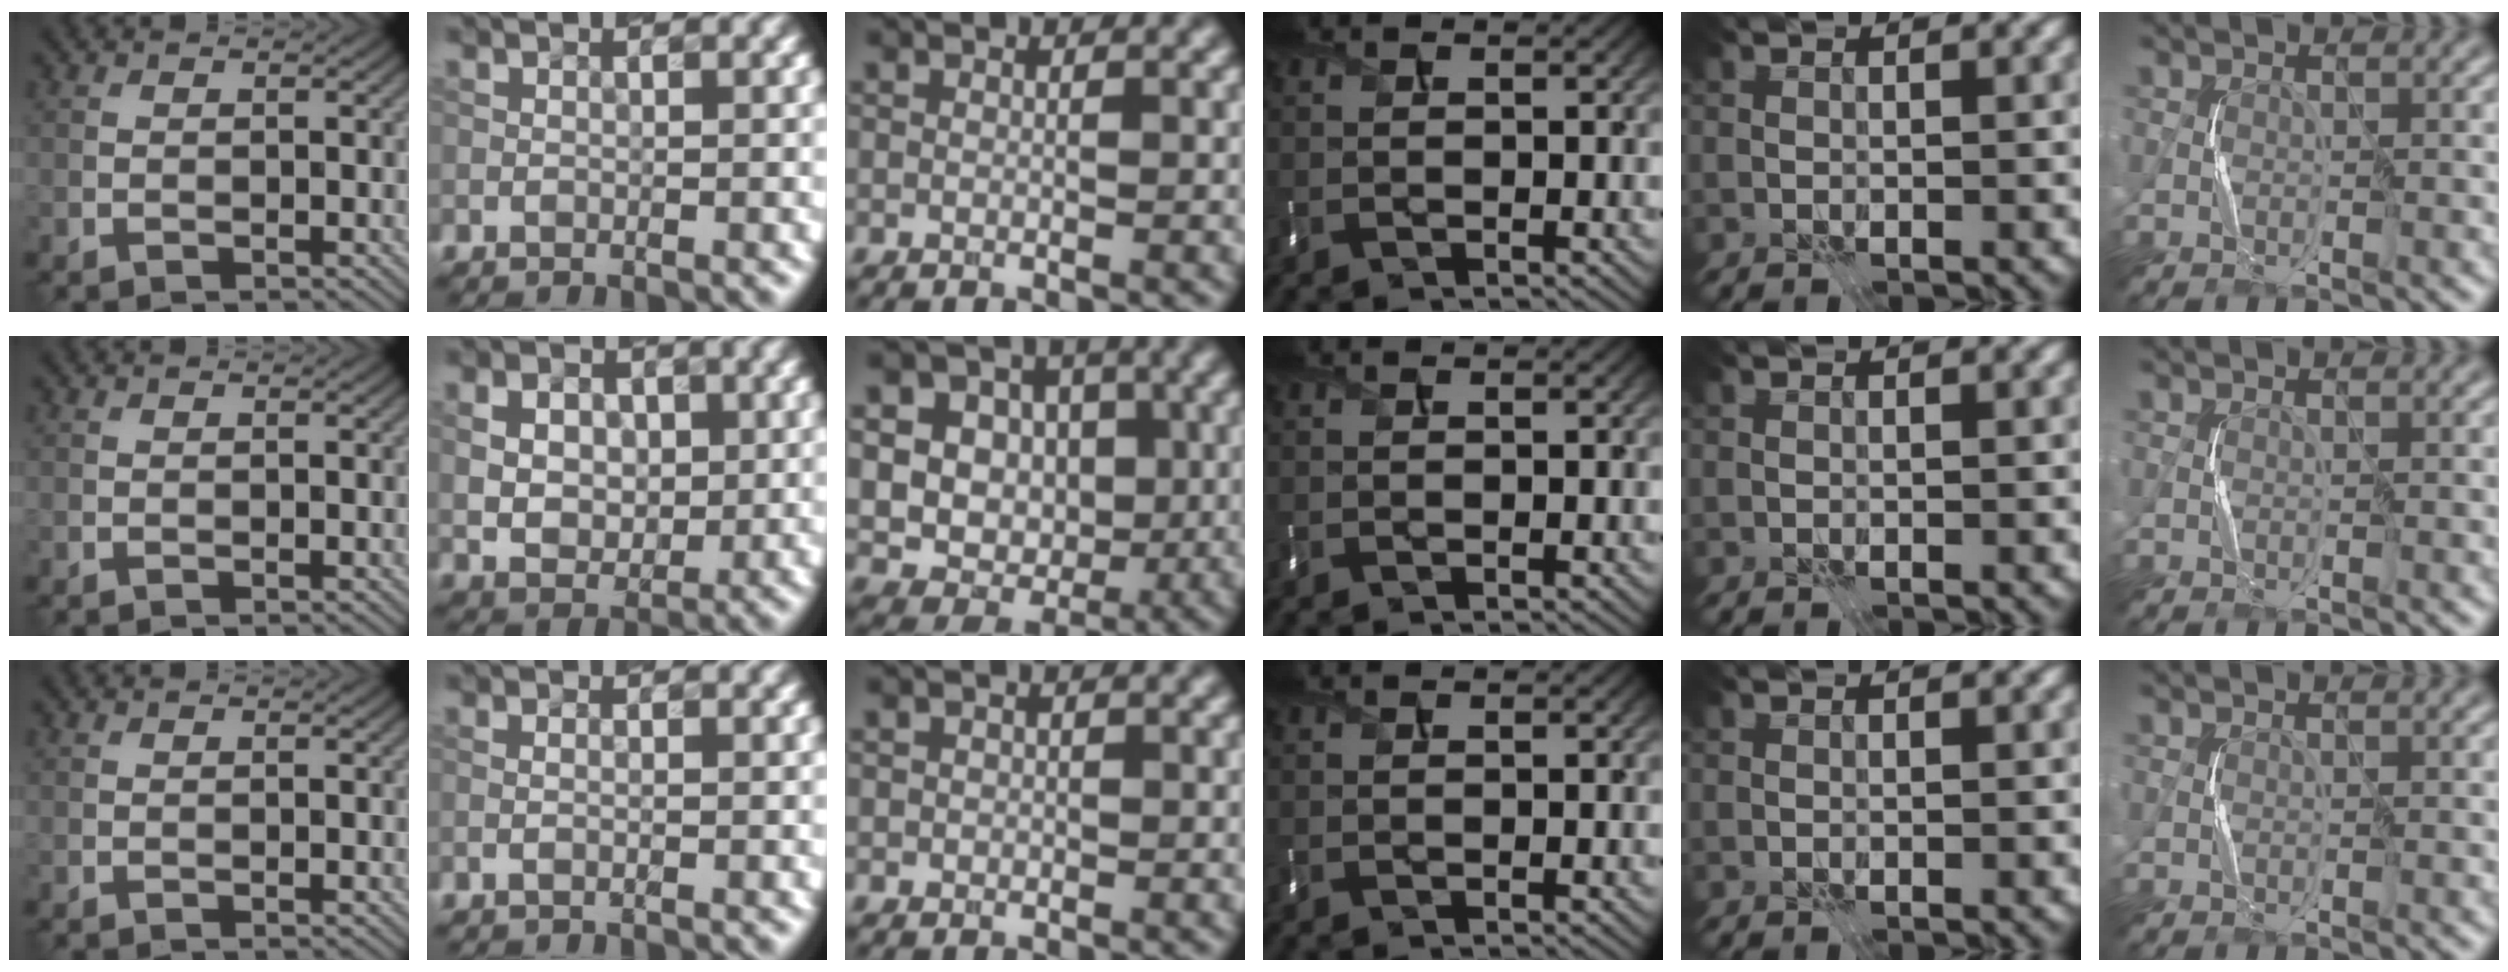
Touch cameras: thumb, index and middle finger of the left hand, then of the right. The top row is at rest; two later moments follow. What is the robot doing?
{"motion": "press", "object": "memory foam"}